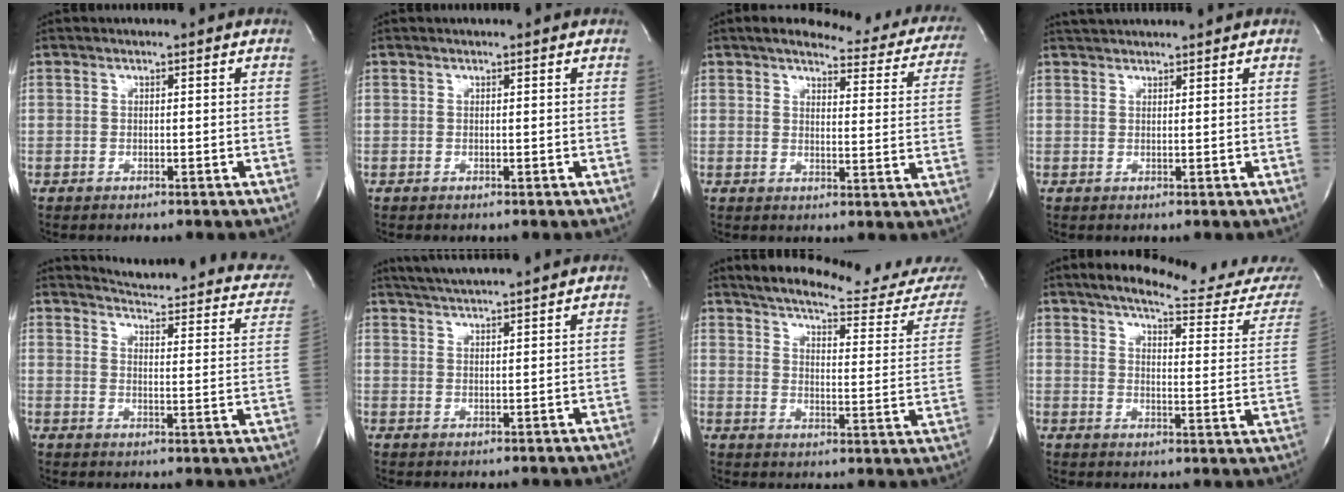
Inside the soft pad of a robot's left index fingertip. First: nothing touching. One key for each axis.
{"total": 1.0, "fx": 1.0, "fy": 0.0, "fz": 0.2, "tx": -0.008, "ty": 0.007, "tz": 0.011}
{"total": 15.8, "fx": 14.0, "fy": 4.3, "fz": 6.1, "tx": -0.046, "ty": -0.026, "tz": 0.141}
{"total": 4.1, "fx": 4.0, "fy": 0.3, "fz": 1.0, "tx": -0.018, "ty": 0.031, "tz": 0.065}
{"total": 18.5, "fx": 16.4, "fy": 4.3, "fz": 7.5, "tx": -0.083, "ty": -0.044, "tz": 0.172}
{"total": 9.3, "fx": 8.5, "fy": -0.5, "fz": 3.6, "tx": -0.069, "ty": 0.023, "tz": 0.127}
{"total": 21.3, "fx": 20.1, "fy": 1.0, "fz": 7.0, "tx": -0.094, "ty": -0.089, "tz": 0.245}
{"total": 17.9, "fx": 16.6, "fy": 0.8, "fz": 6.4, "tx": -0.082, "ty": -0.078, "tz": 0.197}